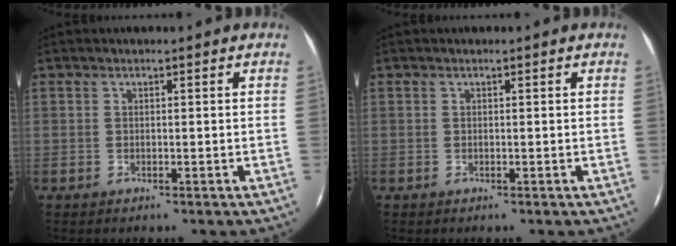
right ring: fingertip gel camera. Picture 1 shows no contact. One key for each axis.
{"total": 0.0}